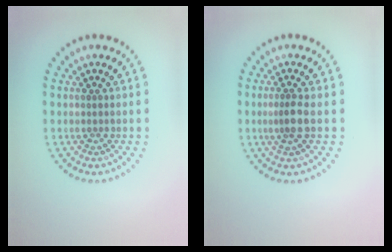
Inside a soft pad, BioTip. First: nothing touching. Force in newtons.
{"total": 1.9, "press": 1.6, "slide": 1.0}